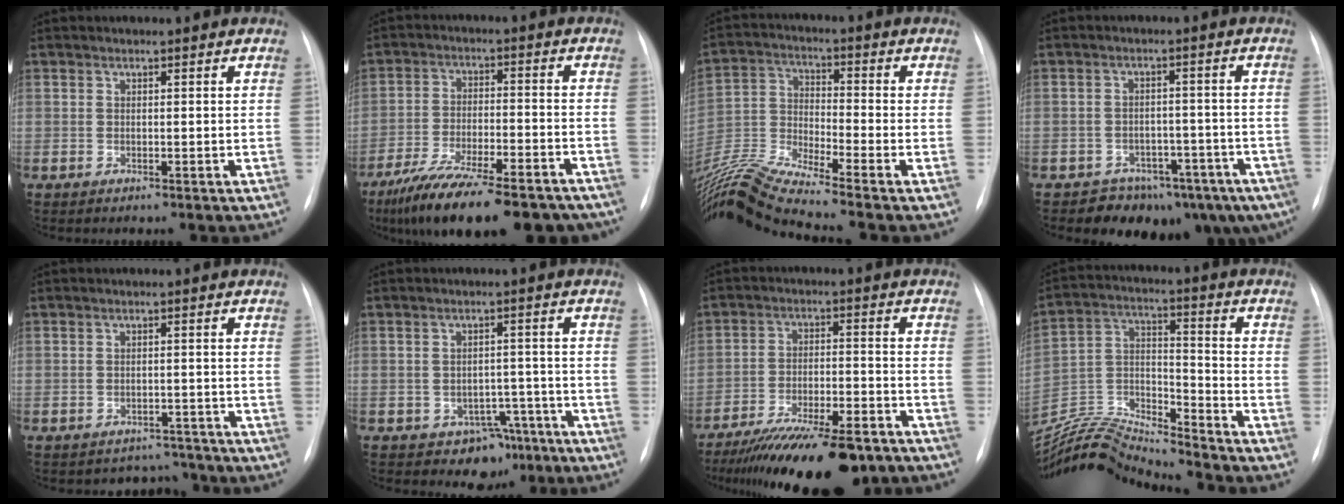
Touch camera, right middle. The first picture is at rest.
{"total": 20.8, "force": [-16.8, 4.7, 11.4], "torque": [-0.152, -0.006, -0.253]}
{"total": 10.6, "force": [-9.3, -2.0, 4.6], "torque": [-0.104, -0.021, -0.180]}
{"total": 11.6, "force": [-8.5, 6.9, 3.9], "torque": [-0.022, 0.034, -0.110]}
{"total": 3.8, "force": [-3.4, 1.4, -1.0], "torque": [0.013, 0.019, -0.044]}
{"total": 5.6, "force": [-3.5, 4.2, 1.5], "torque": [-0.004, 0.019, -0.038]}
{"total": 18.4, "force": [-14.6, 4.1, 10.4], "torque": [-0.147, -0.008, -0.227]}
{"total": 13.8, "force": [-13.6, -1.1, 1.6], "torque": [-0.035, 0.032, -0.260]}